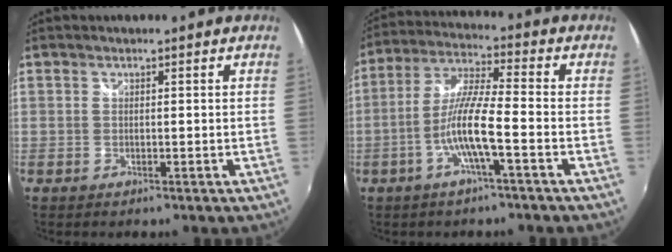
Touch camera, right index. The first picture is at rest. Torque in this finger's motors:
{"motor_torque": [0.40, -0.17, 0.36, 0.16]}